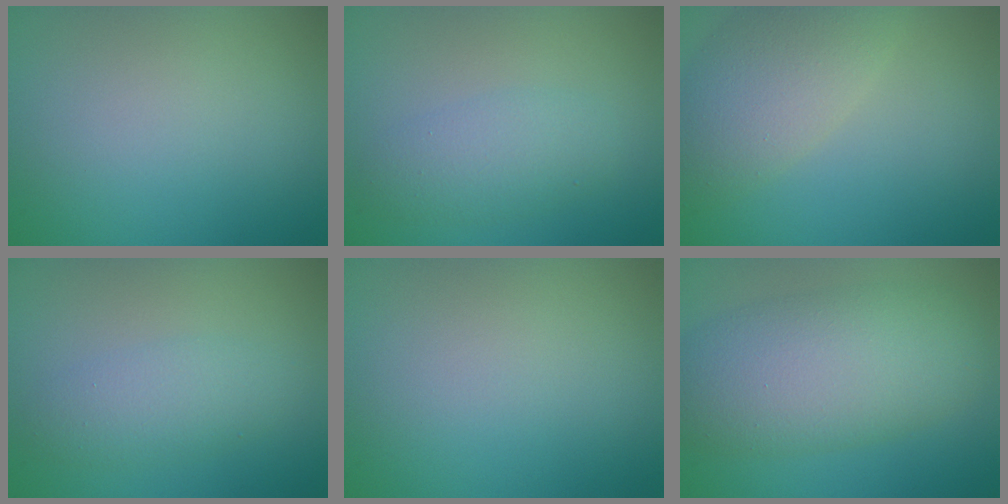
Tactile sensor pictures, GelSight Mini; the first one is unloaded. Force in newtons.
{"total": 3.0, "press": 3.0, "slide": 0.1}
{"total": 5.9, "press": 5.8, "slide": 0.7}
{"total": 2.8, "press": 2.8, "slide": 0.1}
{"total": 0.0}
{"total": 8.1, "press": 8.1, "slide": 0.3}